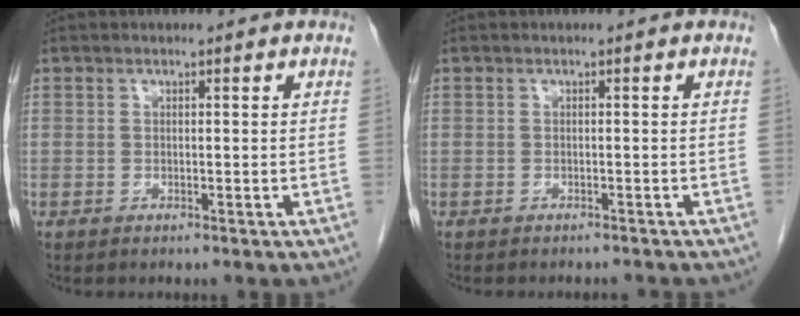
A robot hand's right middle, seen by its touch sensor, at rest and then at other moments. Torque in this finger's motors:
{"motor_torque": [0.00, 0.00, -0.11, 0.00]}